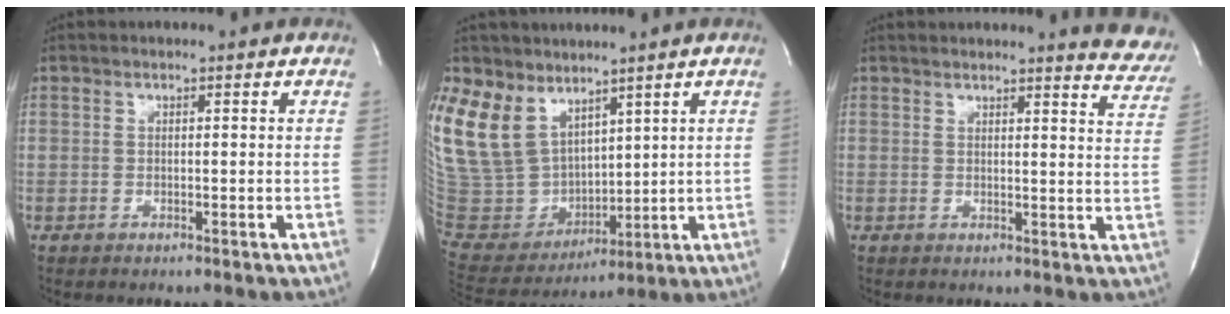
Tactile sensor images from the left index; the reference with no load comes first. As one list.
[{"total": 24.1, "force": [14.2, 16.0, 10.9], "torque": [-0.330, 0.051, 0.299]}, {"total": 9.9, "force": [9.5, 1.0, 2.4], "torque": [-0.006, -0.046, 0.080]}]